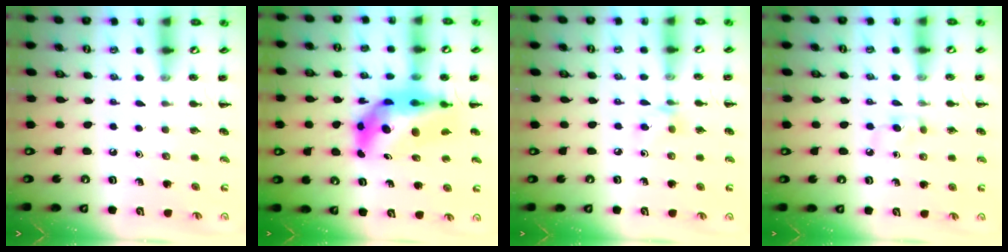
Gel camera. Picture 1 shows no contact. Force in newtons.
{"total": 10.8, "press": 10.3, "slide": 3.2}
{"total": 5.6, "press": 5.5, "slide": 1.2}
{"total": 3.4, "press": 3.2, "slide": 1.3}